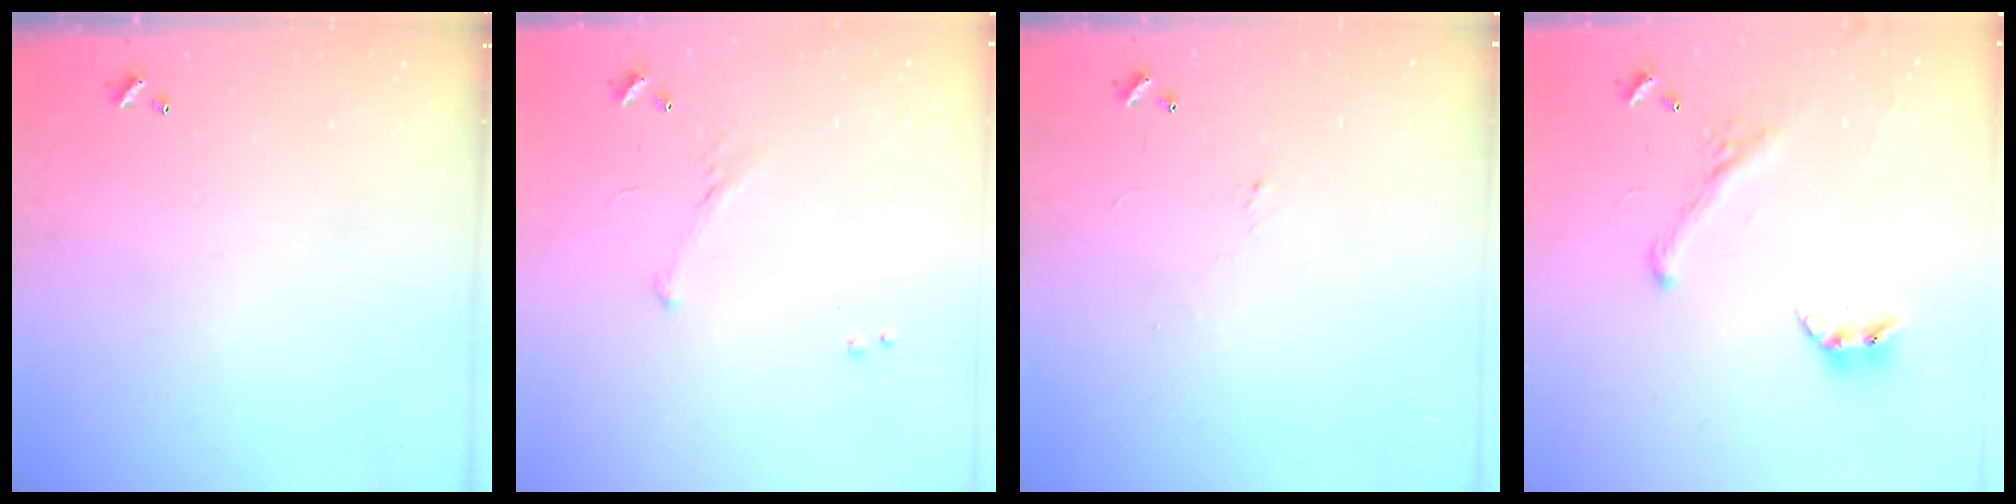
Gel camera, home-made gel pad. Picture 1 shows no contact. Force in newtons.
{"total": 5.4, "press": 5.3, "slide": 1.0}
{"total": 0.7, "press": 0.4, "slide": 0.6}
{"total": 1.6, "press": 1.1, "slide": 1.2}